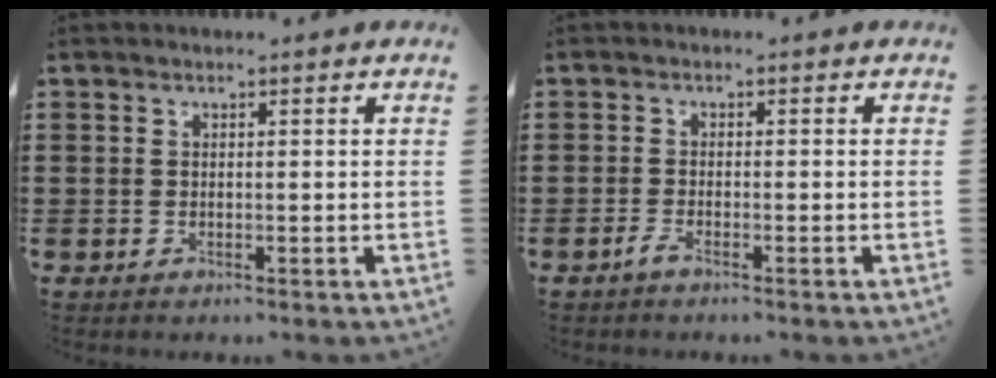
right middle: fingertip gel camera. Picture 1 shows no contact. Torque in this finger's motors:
{"motor_torque": [0.97, 0.66, 0.14, 0.03]}